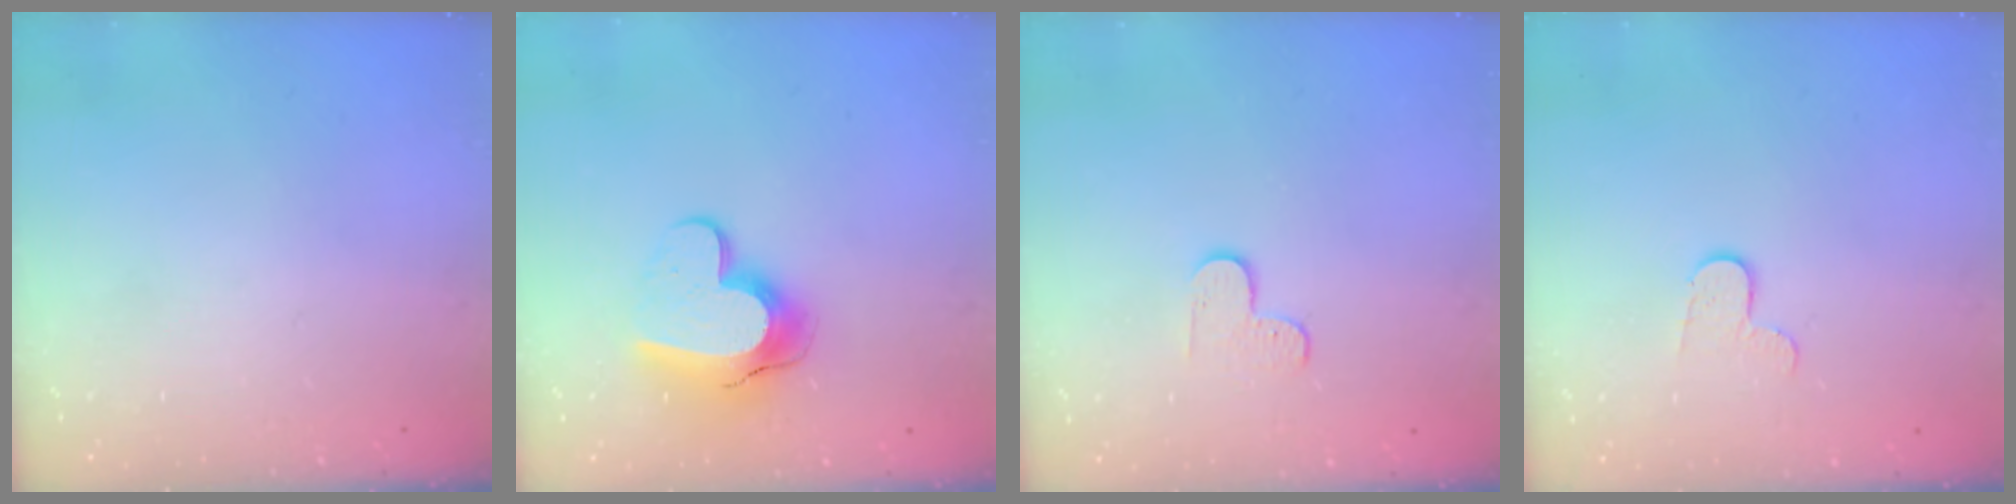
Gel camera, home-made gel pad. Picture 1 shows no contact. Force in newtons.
{"total": 13.1, "press": 13.0, "slide": 1.2}
{"total": 3.5, "press": 3.5, "slide": 0.4}
{"total": 5.7, "press": 5.7, "slide": 0.5}